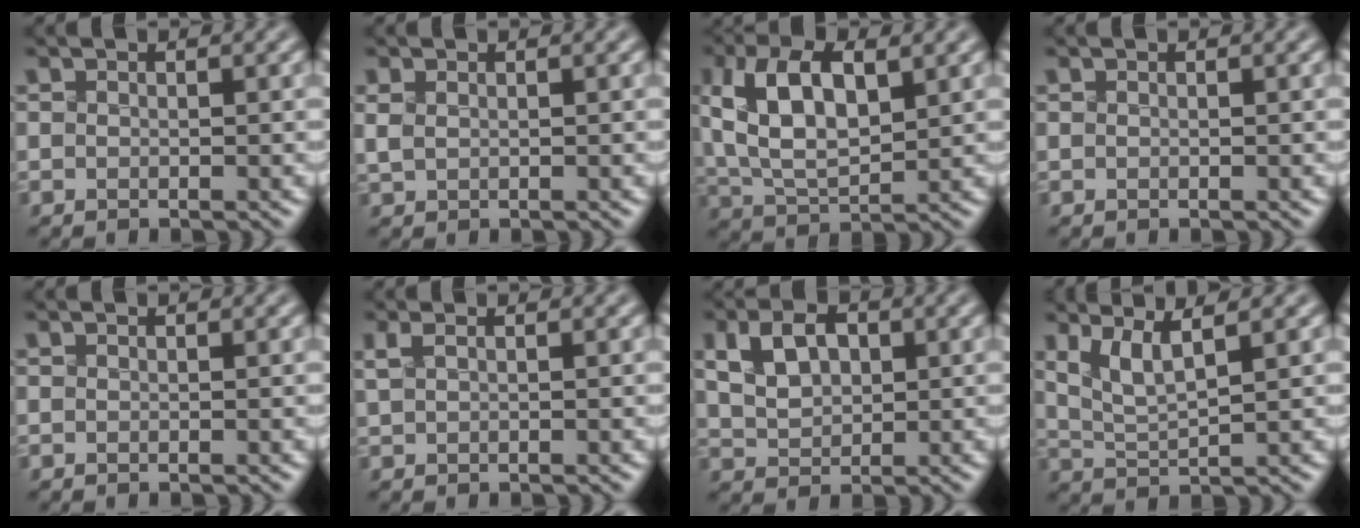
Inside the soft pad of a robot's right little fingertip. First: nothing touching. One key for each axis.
{"total": 0.7, "fx": 0.1, "fy": 0.5, "fz": 0.5, "tx": -0.015, "ty": 0.003, "tz": 0.008}
{"total": 7.7, "fx": 2.4, "fy": 3.7, "fz": 6.3, "tx": -0.134, "ty": 0.013, "tz": 0.044}
{"total": 0.0}
{"total": 0.0}
{"total": 1.0, "fx": 0.4, "fy": 0.4, "fz": 0.8, "tx": -0.026, "ty": 0.007, "tz": 0.014}
{"total": 4.1, "fx": 1.3, "fy": 2.7, "fz": 2.9, "tx": -0.068, "ty": 0.009, "tz": 0.028}
{"total": 2.6, "fx": 1.7, "fy": 0.0, "fz": 1.9, "tx": -0.048, "ty": -0.004, "tz": 0.044}